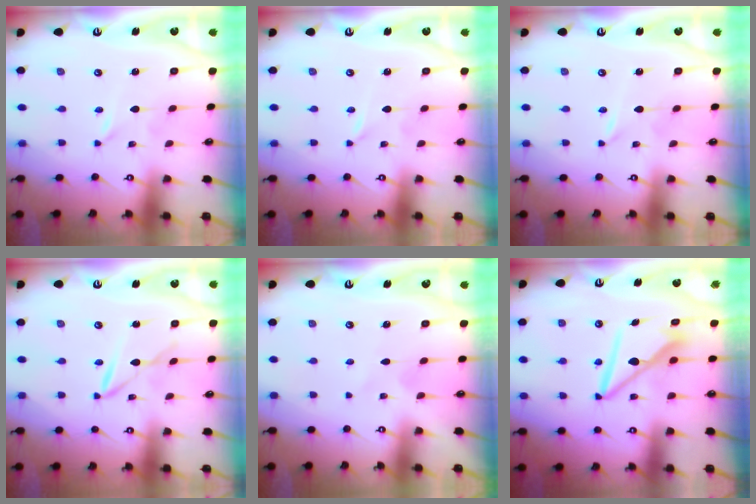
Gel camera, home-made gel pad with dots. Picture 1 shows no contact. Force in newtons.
{"total": 0.0}
{"total": 2.0, "press": 2.0, "slide": 0.3}
{"total": 5.1, "press": 5.1, "slide": 0.2}
{"total": 2.8, "press": 2.8, "slide": 0.4}
{"total": 8.9, "press": 8.9, "slide": 0.8}